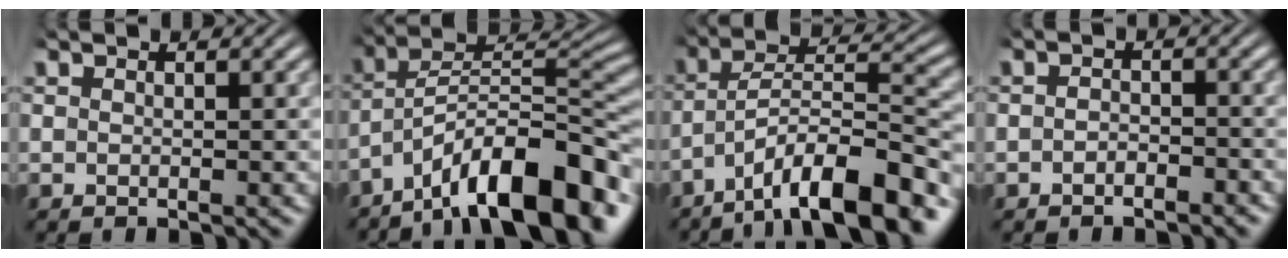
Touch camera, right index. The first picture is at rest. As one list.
[{"total": 10.0, "force": [-3.4, 4.8, 8.0], "torque": [-0.127, -0.020, -0.049]}, {"total": 7.9, "force": [-3.9, 2.7, 6.4], "torque": [-0.097, -0.005, -0.058]}, {"total": 1.6, "force": [-1.6, 0.4, 0.3], "torque": [0.001, -0.006, -0.026]}]